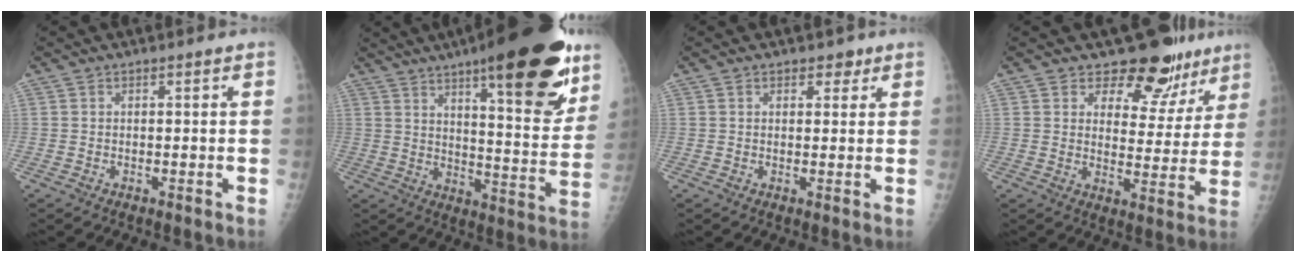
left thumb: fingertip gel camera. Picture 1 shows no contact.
{"total": 24.1, "force": [14.4, 6.2, 18.4], "torque": [-0.229, -0.062, 0.208]}
{"total": 2.3, "force": [1.4, 1.5, 0.9], "torque": [0.006, -0.006, 0.016]}
{"total": 12.5, "force": [9.6, 7.0, 3.6], "torque": [0.005, -0.063, 0.115]}